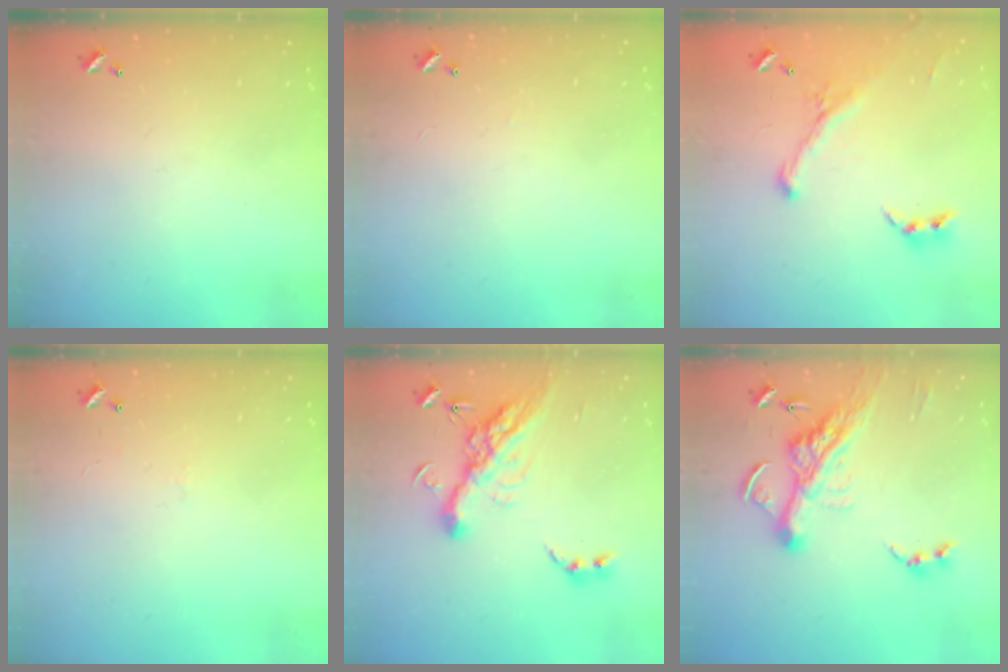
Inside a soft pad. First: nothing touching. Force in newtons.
{"total": 2.1, "press": 2.0, "slide": 0.3}
{"total": 1.5, "press": 1.1, "slide": 1.0}
{"total": 1.2, "press": 1.1, "slide": 0.5}
{"total": 16.4, "press": 16.3, "slide": 2.0}
{"total": 14.7, "press": 14.6, "slide": 2.0}